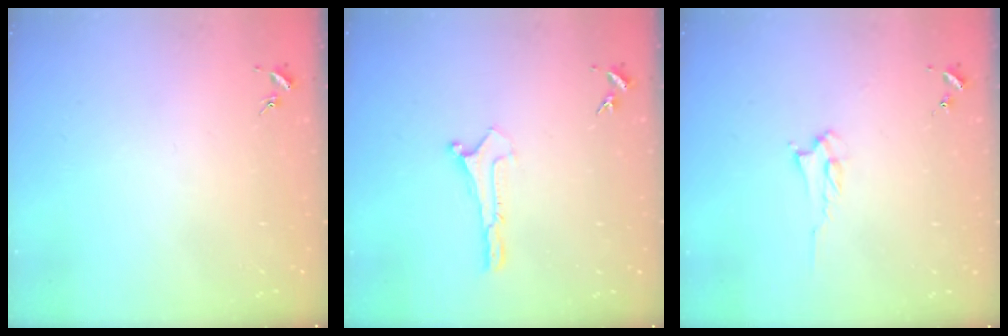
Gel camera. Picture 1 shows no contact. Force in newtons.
{"total": 0.0}
{"total": 2.0, "press": 1.9, "slide": 0.3}